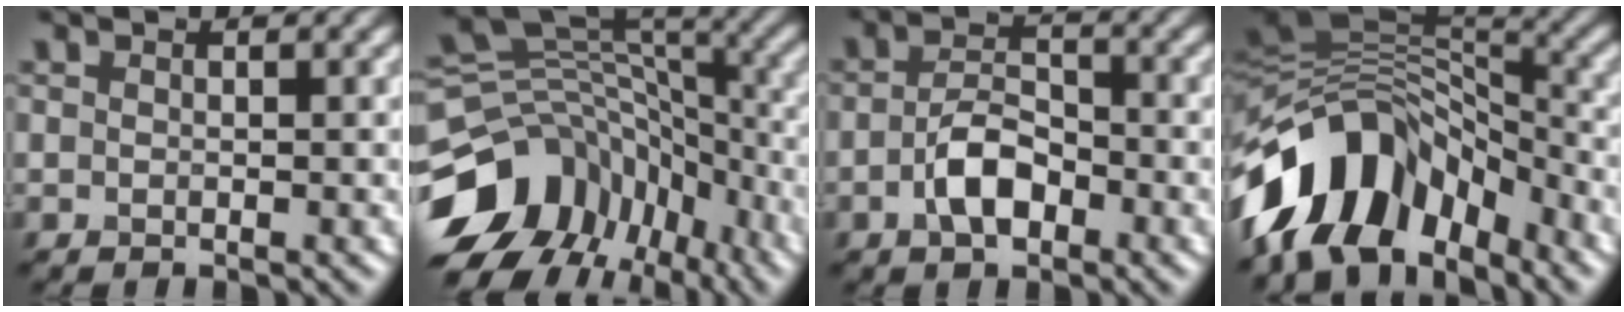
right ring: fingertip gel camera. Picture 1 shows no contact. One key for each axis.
{"total": 13.6, "fx": -6.3, "fy": 10.4, "fz": 6.2, "tx": -0.134, "ty": 0.027, "tz": -0.090}
{"total": 3.9, "fx": -1.7, "fy": 2.2, "fz": 2.9, "tx": -0.053, "ty": 0.004, "tz": -0.033}
{"total": 12.1, "fx": -6.5, "fy": 7.0, "fz": 7.4, "tx": -0.131, "ty": 0.025, "tz": -0.124}